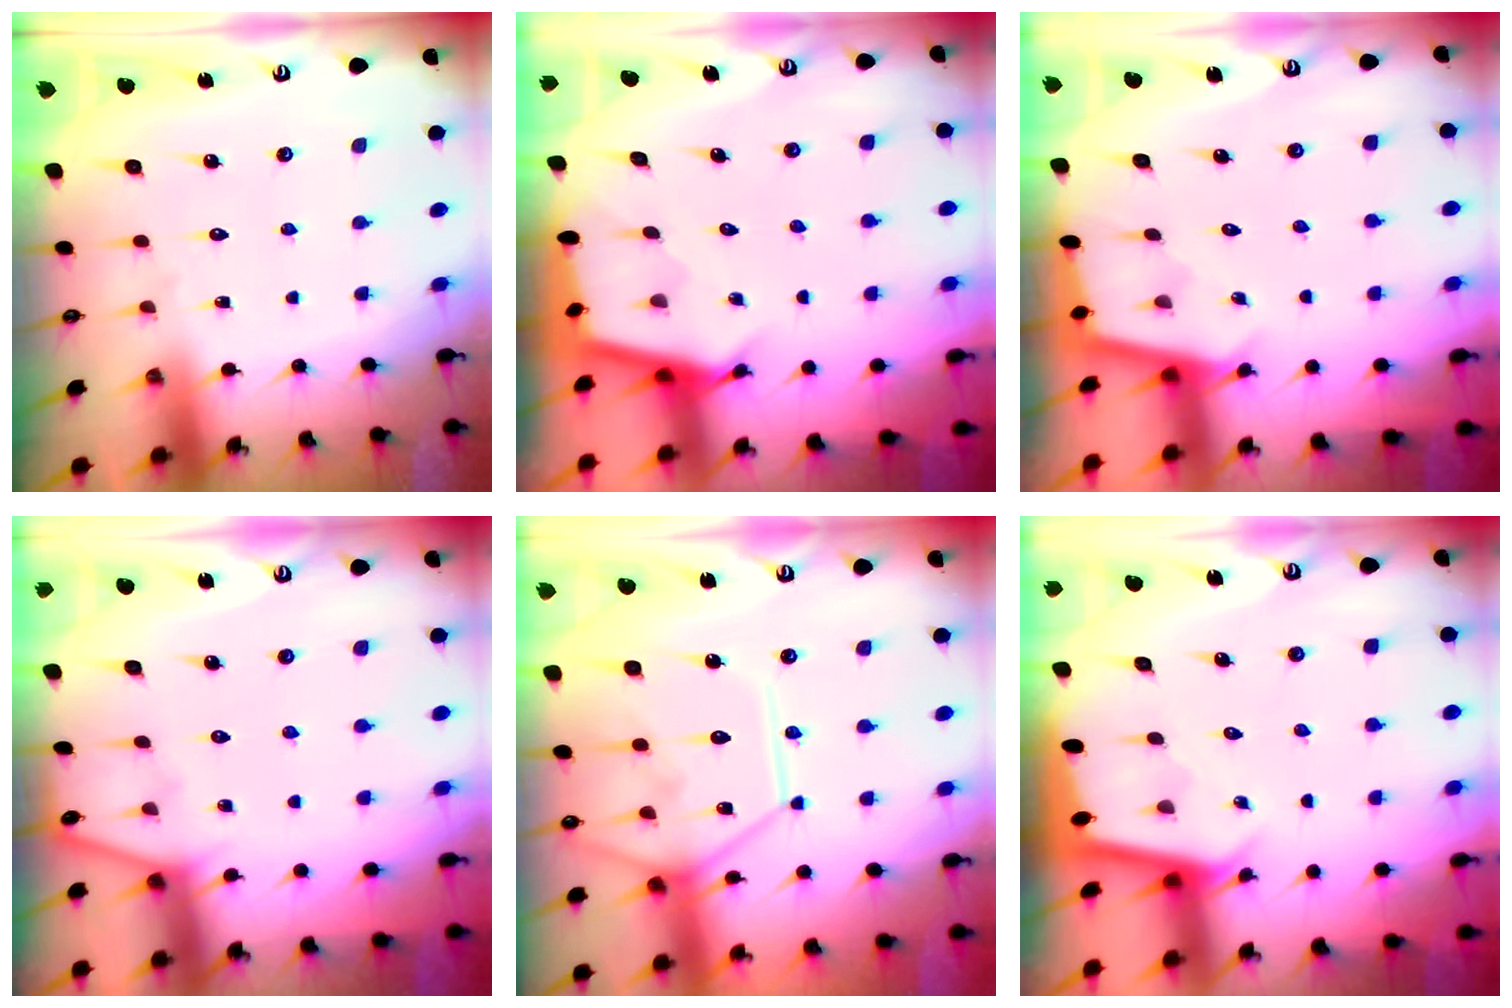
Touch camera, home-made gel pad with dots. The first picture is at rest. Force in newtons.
{"total": 2.8, "press": 2.8, "slide": 0.3}
{"total": 2.5, "press": 2.5, "slide": 0.2}
{"total": 2.9, "press": 2.9, "slide": 0.3}
{"total": 14.1, "press": 14.0, "slide": 1.5}
{"total": 2.2, "press": 2.2, "slide": 0.1}